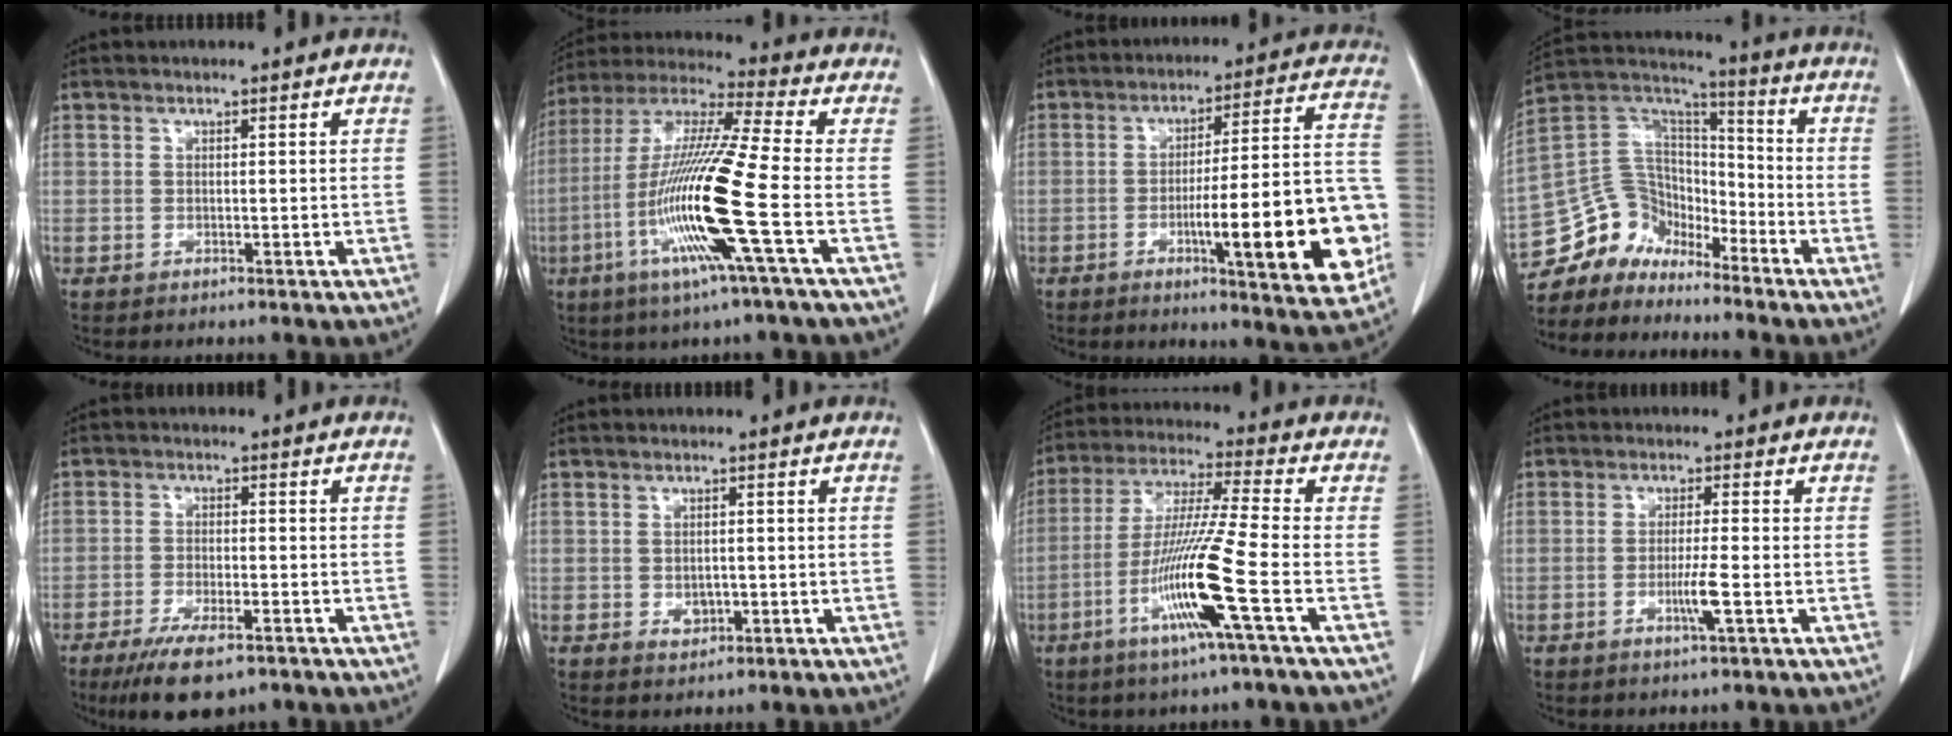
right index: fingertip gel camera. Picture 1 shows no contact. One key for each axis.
{"total": 17.5, "fx": -5.1, "fy": -1.1, "fz": 16.7, "tx": -0.339, "ty": -0.018, "tz": -0.110}
{"total": 20.2, "fx": -5.2, "fy": 2.7, "fz": 19.3, "tx": -0.206, "ty": 0.019, "tz": -0.063}
{"total": 12.1, "fx": -10.4, "fy": 5.9, "fz": 1.9, "tx": -0.043, "ty": 0.066, "tz": -0.201}
{"total": 8.6, "fx": -6.0, "fy": 2.3, "fz": 5.7, "tx": -0.097, "ty": -0.015, "tz": -0.095}
{"total": 2.1, "fx": -0.4, "fy": 1.5, "fz": 1.4, "tx": -0.021, "ty": 0.000, "tz": 0.001}
{"total": 13.4, "fx": -5.0, "fy": -1.7, "fz": 12.4, "tx": -0.246, "ty": -0.019, "tz": -0.101}
{"total": 3.6, "fx": -1.2, "fy": -0.5, "fz": 3.4, "tx": -0.065, "ty": -0.008, "tz": -0.022}